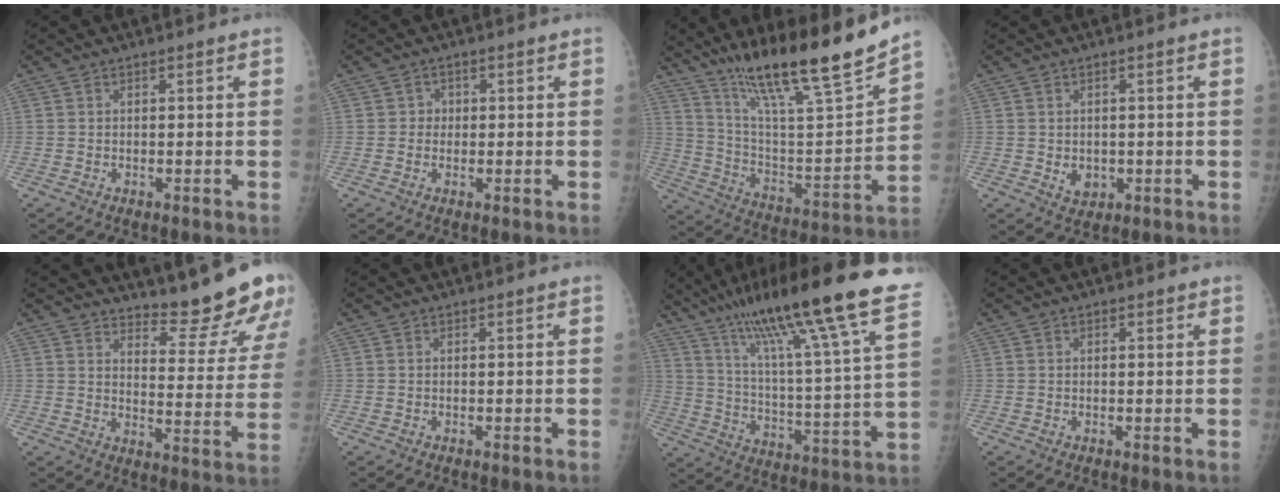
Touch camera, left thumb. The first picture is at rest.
{"total": 1.9, "force": [0.1, 1.8, 0.6], "torque": [0.005, 0.005, -0.004]}
{"total": 24.3, "force": [18.2, 2.7, 15.8], "torque": [-0.236, -0.073, 0.316]}
{"total": 3.3, "force": [-0.4, 2.6, 1.9], "torque": [-0.016, -0.001, 0.005]}
{"total": 15.1, "force": [13.8, 2.5, 5.5], "torque": [-0.041, -0.138, 0.178]}
{"total": 0.0}
{"total": 29.2, "force": [20.2, 2.6, 20.9], "torque": [-0.331, -0.061, 0.310]}
{"total": 1.0, "force": [0.5, 0.5, 0.7], "torque": [-0.006, 0.000, 0.005]}